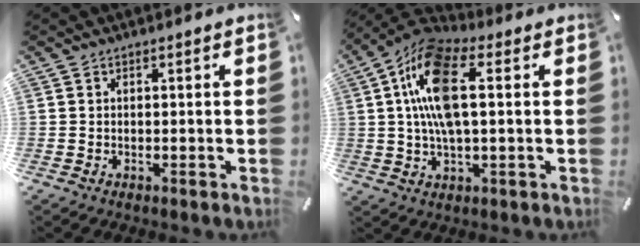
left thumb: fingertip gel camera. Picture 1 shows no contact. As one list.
[{"total": 14.5, "force": [2.3, 6.4, 12.8], "torque": [-0.269, -0.002, 0.040]}]